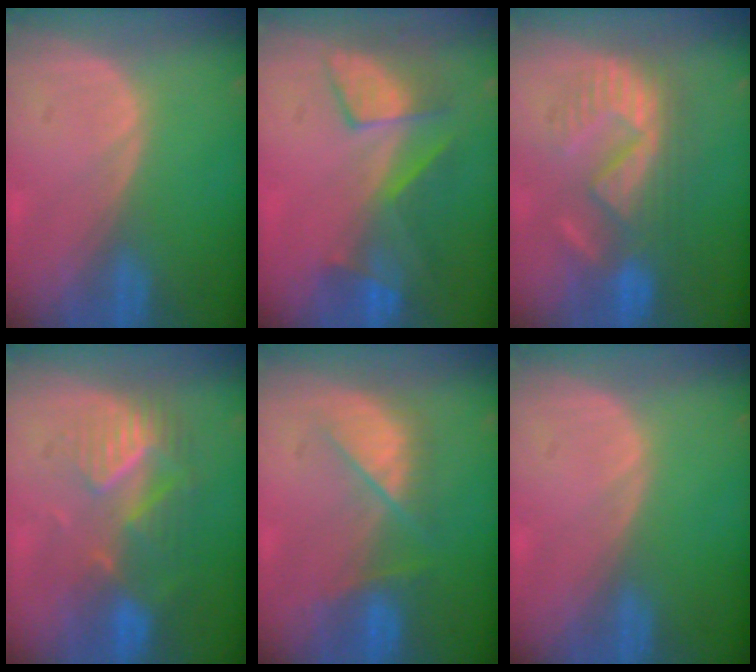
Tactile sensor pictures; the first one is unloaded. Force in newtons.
{"total": 8.0, "press": 7.3, "slide": 3.4}
{"total": 8.8, "press": 8.7, "slide": 1.5}
{"total": 9.0, "press": 7.8, "slide": 4.4}
{"total": 5.6, "press": 5.6, "slide": 0.9}
{"total": 0.0}